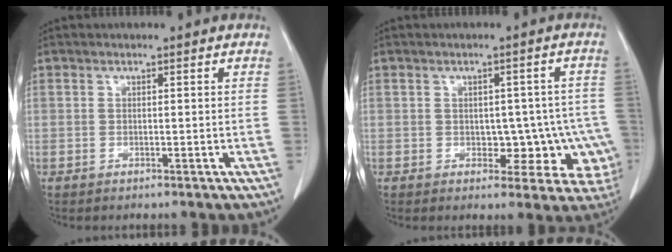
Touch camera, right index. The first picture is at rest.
{"total": 8.4, "force": [-2.0, 5.4, 6.1], "torque": [-0.046, 0.024, -0.016]}